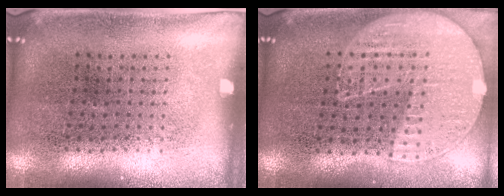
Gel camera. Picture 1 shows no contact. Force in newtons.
{"total": 1.1, "press": 1.1, "slide": 0.4}